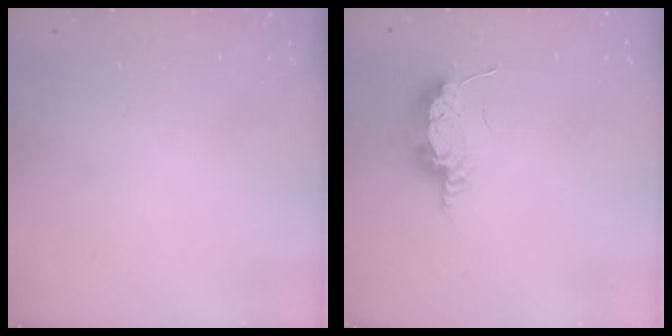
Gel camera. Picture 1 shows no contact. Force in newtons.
{"total": 7.7, "press": 7.4, "slide": 1.8}